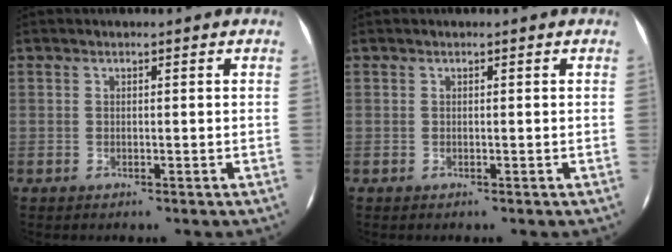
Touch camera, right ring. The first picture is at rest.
{"total": 0.0}